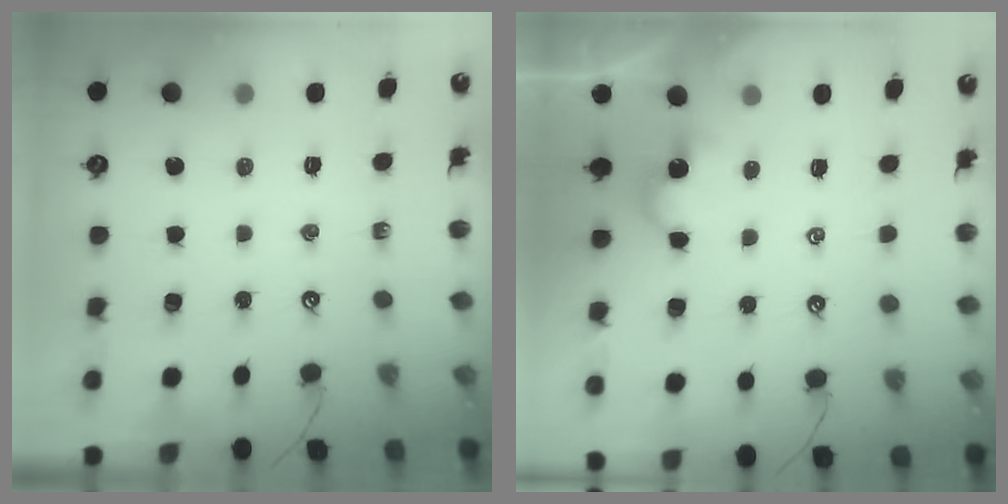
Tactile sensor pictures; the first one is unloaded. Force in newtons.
{"total": 2.1, "press": 2.1, "slide": 0.3}